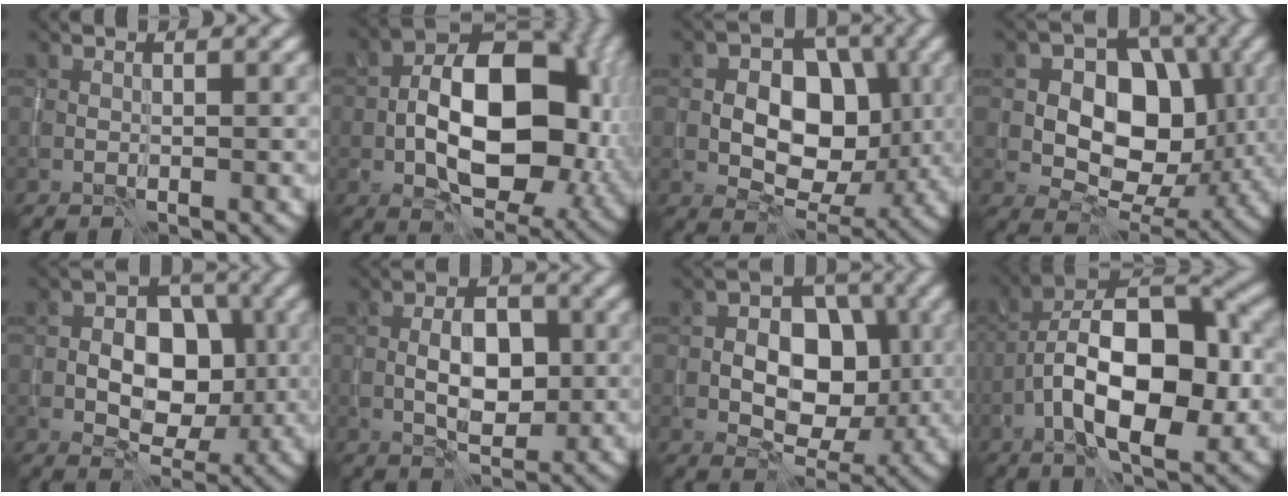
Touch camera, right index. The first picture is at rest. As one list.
[{"total": 12.8, "force": [-1.4, 7.5, 10.2], "torque": [-0.150, 0.011, -0.028]}, {"total": 8.8, "force": [0.3, 6.2, 6.1], "torque": [-0.072, 0.008, -0.003]}, {"total": 9.5, "force": [0.8, 7.0, 6.3], "torque": [-0.086, 0.006, 0.005]}, {"total": 7.1, "force": [-0.6, 4.8, 5.2], "torque": [-0.062, 0.013, -0.017]}, {"total": 4.5, "force": [-0.4, 2.4, 3.8], "torque": [-0.066, 0.003, -0.008]}, {"total": 8.0, "force": [-0.3, 5.6, 5.7], "torque": [-0.065, 0.010, -0.012]}, {"total": 12.0, "force": [-2.4, 5.4, 10.5], "torque": [-0.168, 0.016, -0.044]}]